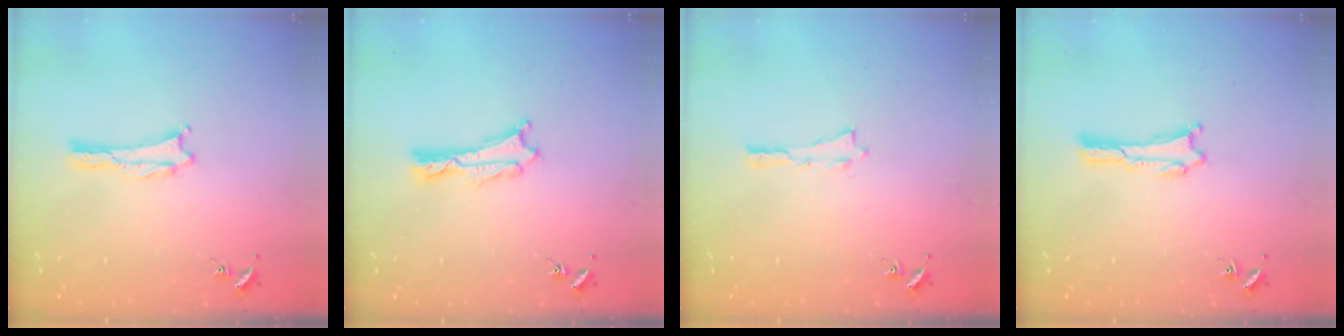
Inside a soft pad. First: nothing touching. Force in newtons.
{"total": 0.7, "press": 0.6, "slide": 0.2}
{"total": 0.0}
{"total": 0.0}